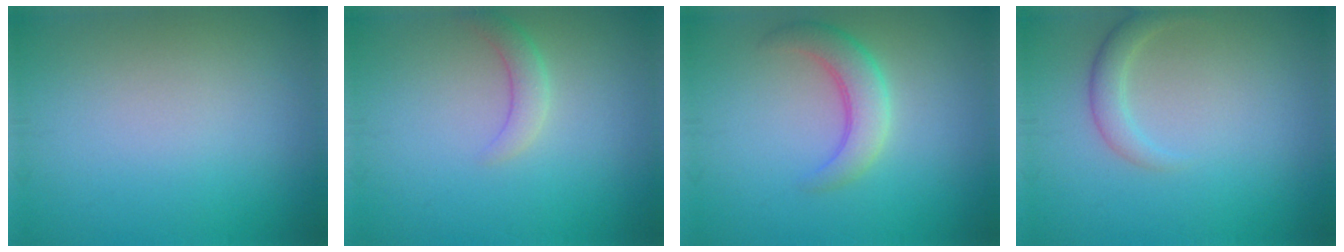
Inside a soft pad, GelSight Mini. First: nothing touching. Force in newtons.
{"total": 1.8, "press": 1.8, "slide": 0.1}
{"total": 3.4, "press": 3.4, "slide": 0.2}
{"total": 2.0, "press": 2.0, "slide": 0.1}